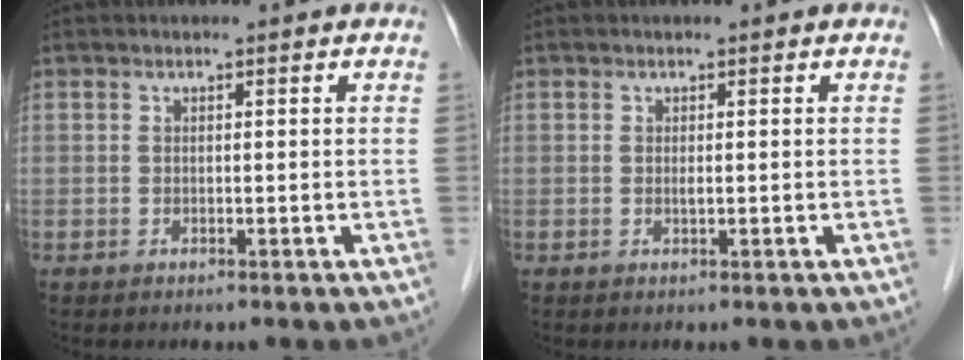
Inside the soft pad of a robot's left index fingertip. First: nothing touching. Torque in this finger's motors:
{"motor_torque": [0.08, 0.05, 0.00, 0.00]}